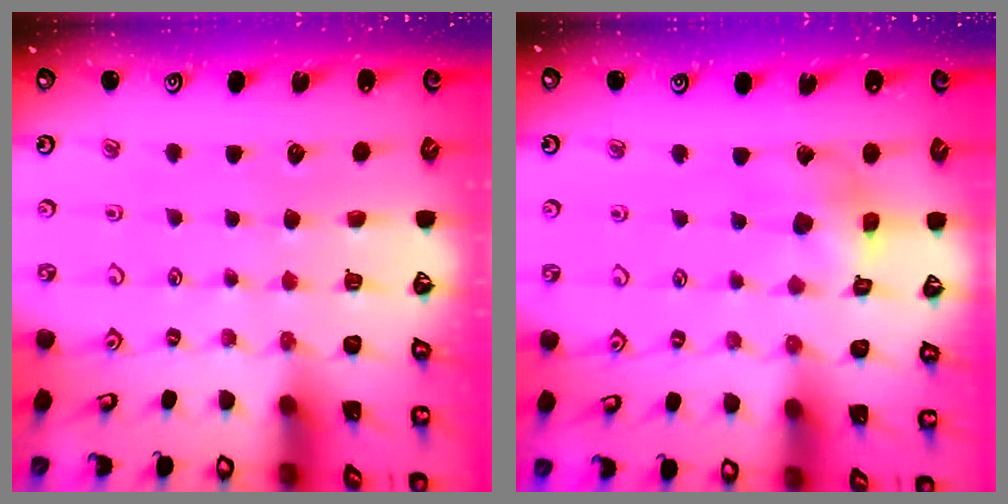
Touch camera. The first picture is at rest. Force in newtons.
{"total": 9.4, "press": 9.3, "slide": 1.0}